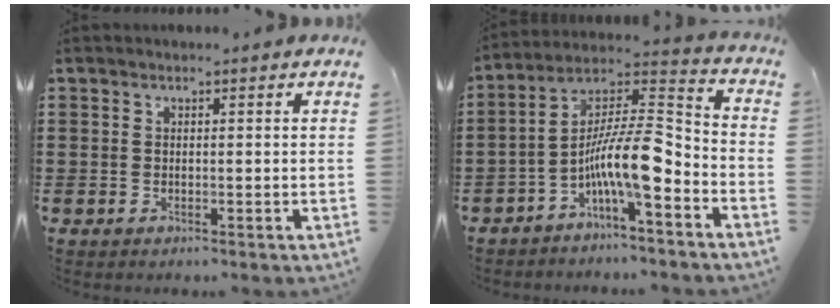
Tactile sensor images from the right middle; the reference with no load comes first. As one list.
[{"total": 11.1, "force": [-4.6, 2.2, 9.8], "torque": [-0.206, -0.010, -0.096]}]